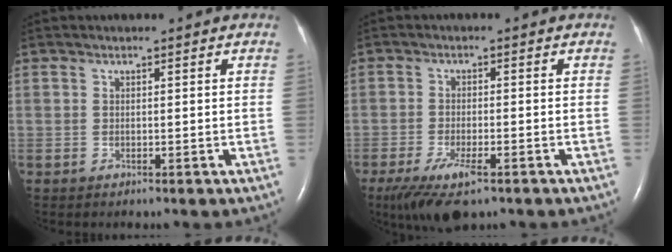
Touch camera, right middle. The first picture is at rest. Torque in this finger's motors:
{"motor_torque": [0.83, -0.57, 0.16, 0.13]}